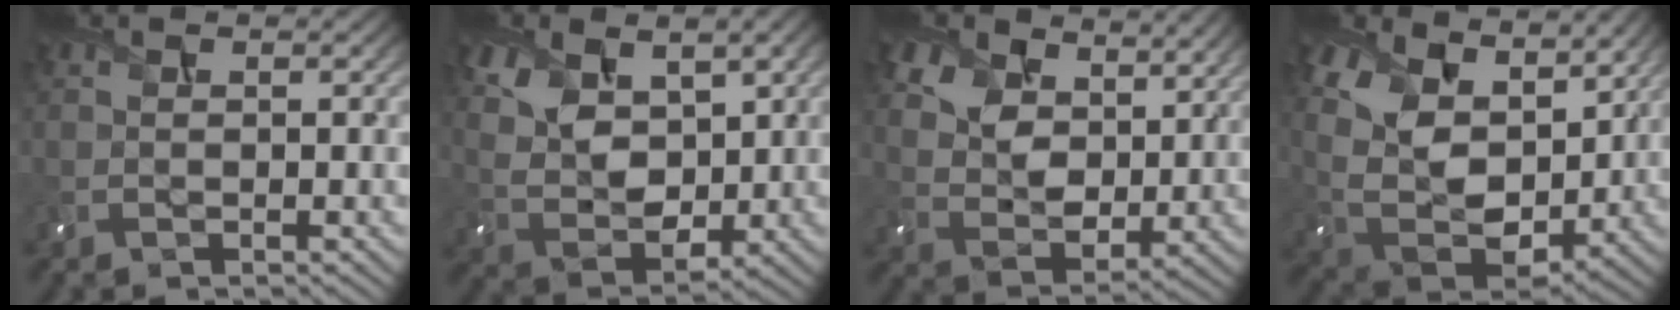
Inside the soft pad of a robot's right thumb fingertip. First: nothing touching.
{"total": 8.7, "force": [3.5, 5.3, 5.9], "torque": [-0.146, -0.002, 0.071]}
{"total": 9.9, "force": [6.3, 5.9, 4.9], "torque": [-0.142, -0.011, 0.114]}
{"total": 13.9, "force": [8.6, 7.7, 7.8], "torque": [-0.231, 0.027, 0.138]}